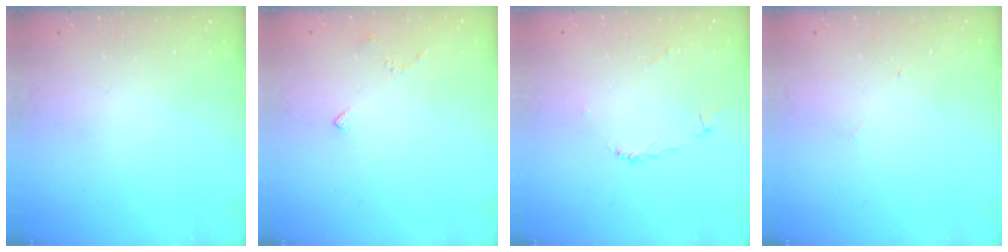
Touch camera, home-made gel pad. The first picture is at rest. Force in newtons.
{"total": 3.3, "press": 3.2, "slide": 0.8}
{"total": 2.3, "press": 2.2, "slide": 0.7}
{"total": 2.8, "press": 2.8, "slide": 0.3}